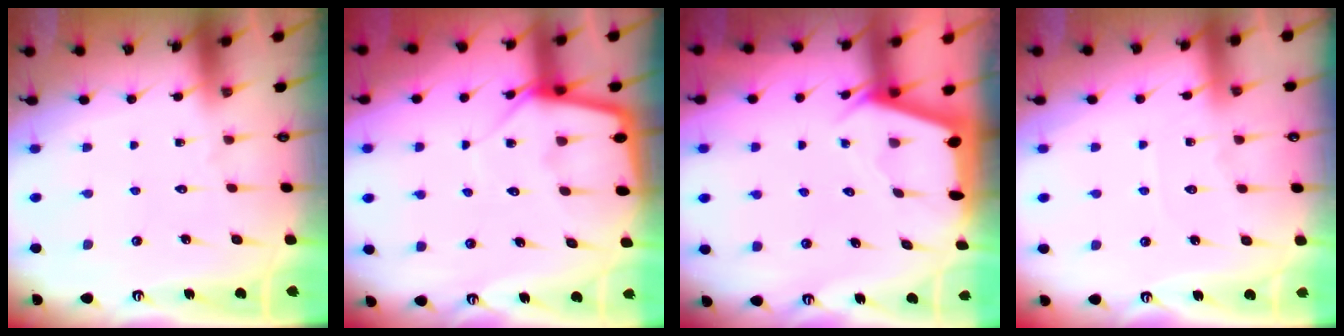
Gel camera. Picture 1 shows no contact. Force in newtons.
{"total": 6.3, "press": 6.3, "slide": 0.5}
{"total": 2.5, "press": 2.5, "slide": 0.3}
{"total": 3.9, "press": 3.9, "slide": 0.6}